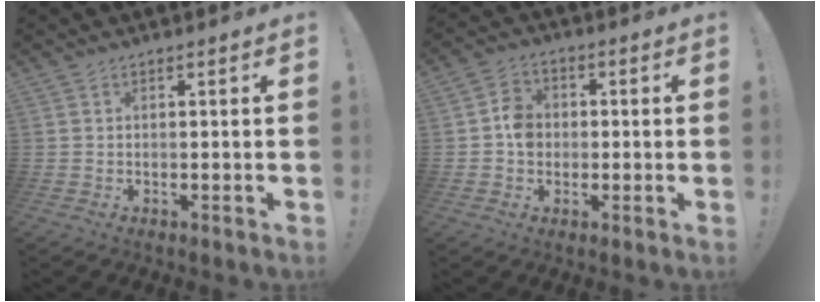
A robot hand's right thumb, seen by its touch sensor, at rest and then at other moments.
{"total": 6.7, "force": [-1.0, 5.7, 3.3], "torque": [-0.043, 0.019, -0.013]}